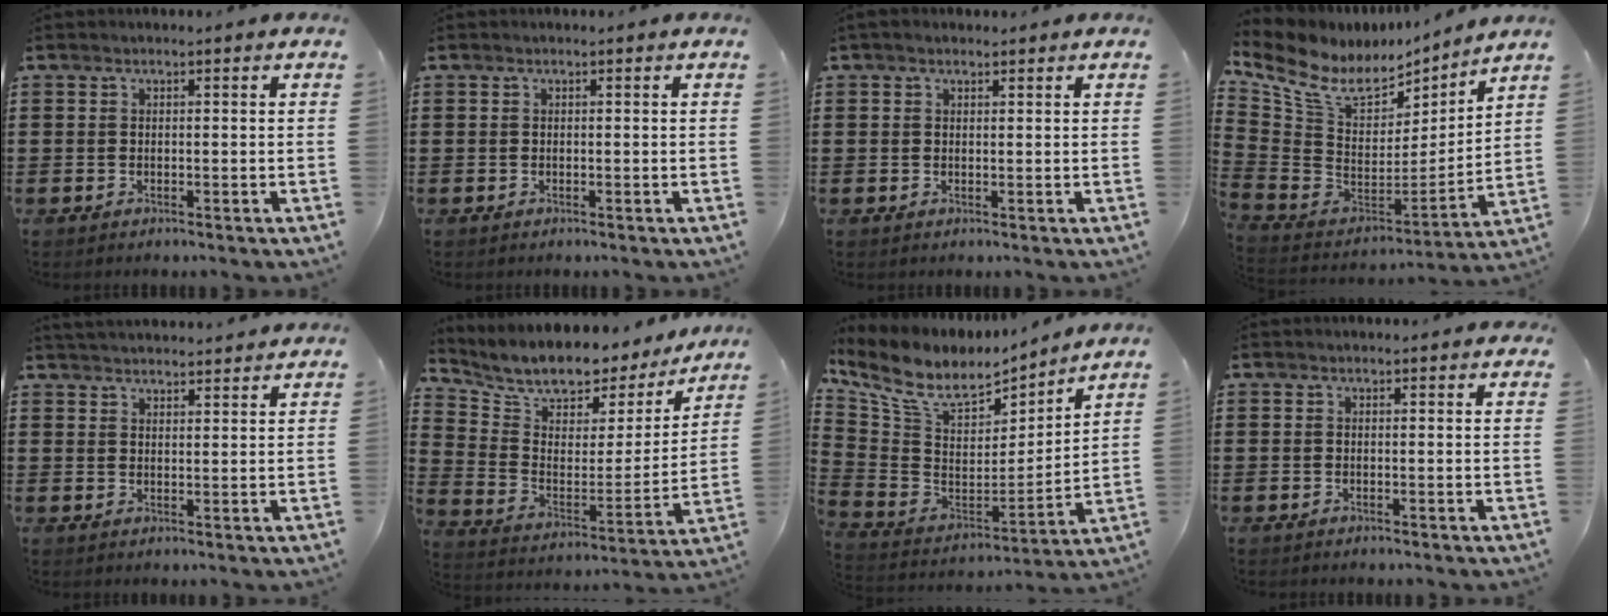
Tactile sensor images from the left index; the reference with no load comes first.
{"total": 0.0}
{"total": 1.2, "force": [0.8, 0.9, -0.1], "torque": [-0.001, 0.007, 0.015]}
{"total": 9.2, "force": [6.0, 5.1, 4.7], "torque": [-0.135, -0.044, 0.107]}
{"total": 2.7, "force": [2.7, 0.0, -0.2], "torque": [-0.005, -0.007, 0.050]}
{"total": 6.9, "force": [6.2, 2.7, 1.5], "torque": [-0.046, -0.060, 0.099]}
{"total": 9.3, "force": [6.9, 3.9, 4.9], "torque": [-0.132, -0.046, 0.122]}
{"total": 0.5, "force": [0.5, 0.3, -0.1], "torque": [0.001, 0.002, 0.010]}